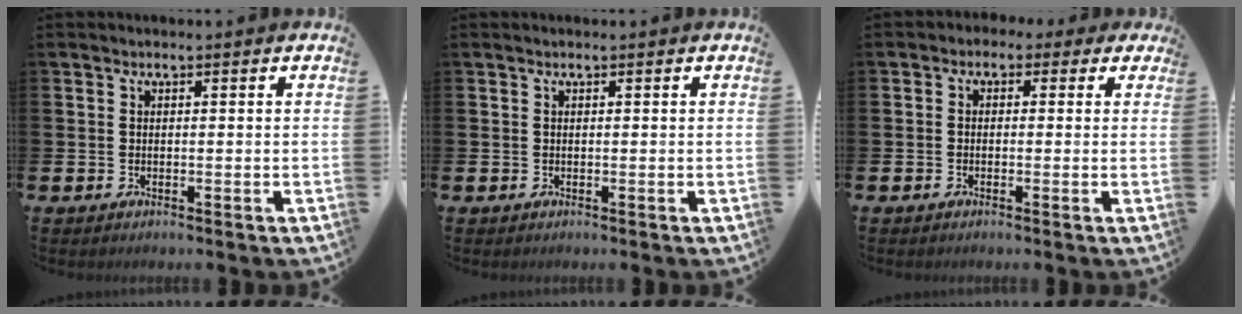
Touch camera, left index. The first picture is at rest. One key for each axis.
{"total": 0.0}
{"total": 1.3, "fx": -0.6, "fy": 1.1, "fz": 0.2, "tx": -0.010, "ty": 0.009, "tz": -0.016}